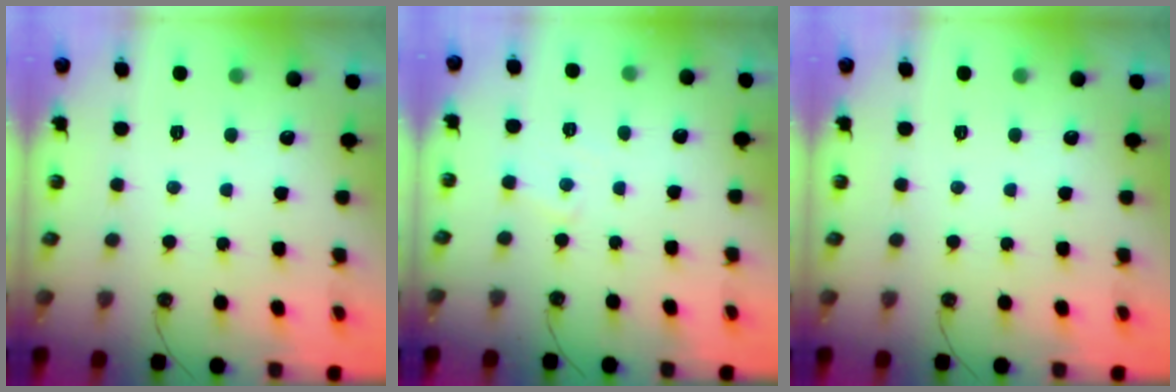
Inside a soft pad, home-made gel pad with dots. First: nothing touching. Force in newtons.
{"total": 4.4, "press": 4.4, "slide": 0.6}
{"total": 0.0}